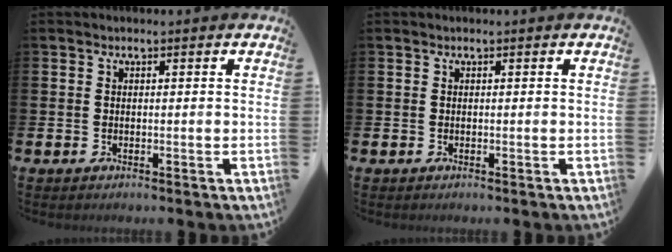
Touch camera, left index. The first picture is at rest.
{"total": 0.0}